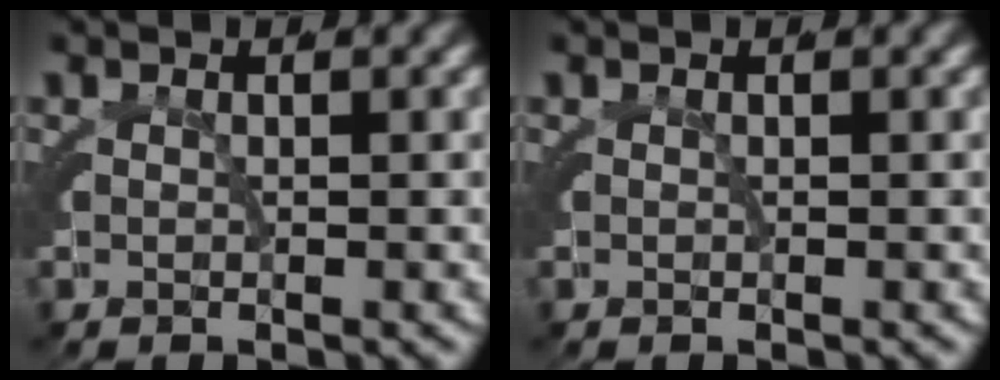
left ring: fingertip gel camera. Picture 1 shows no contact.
{"total": 0.0}